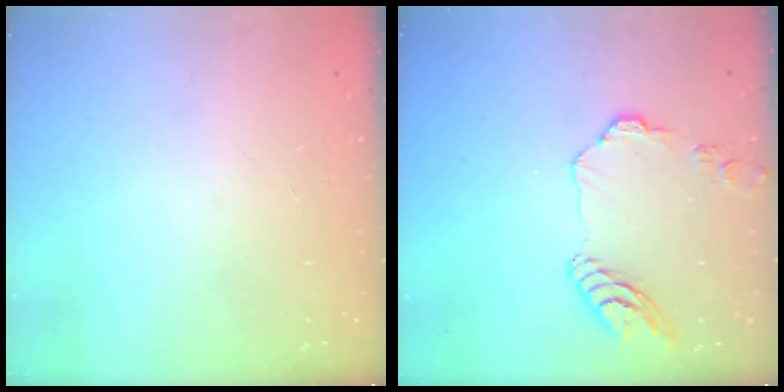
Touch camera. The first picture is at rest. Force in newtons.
{"total": 11.4, "press": 11.4, "slide": 0.9}